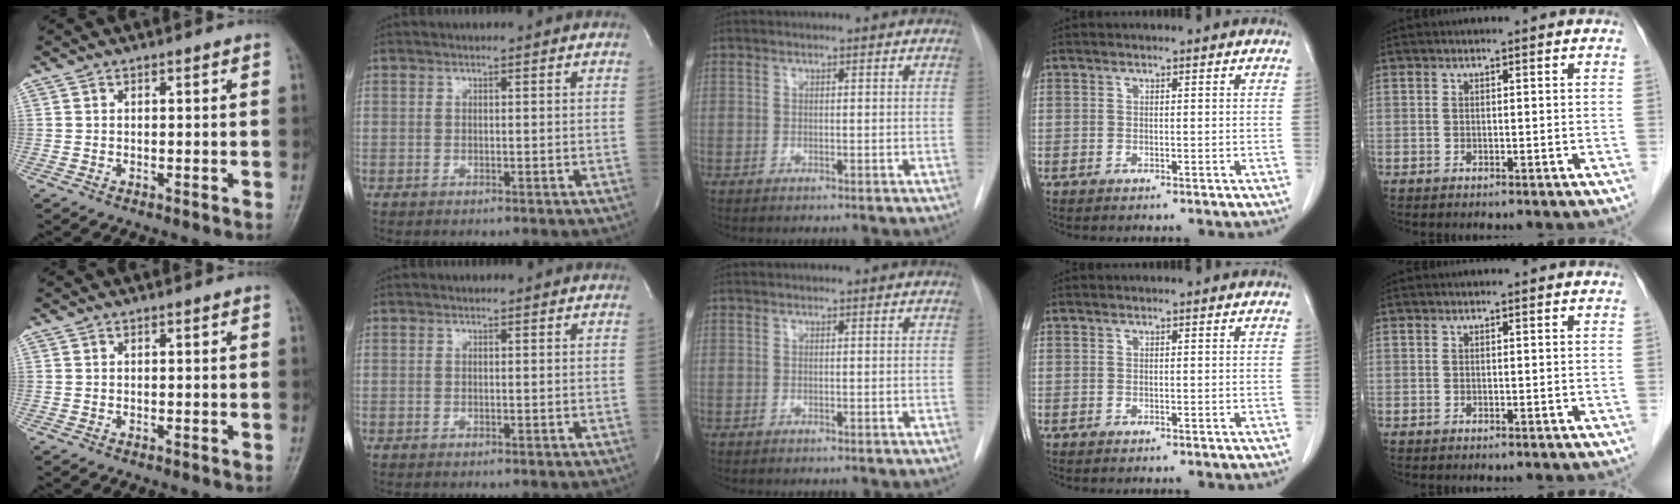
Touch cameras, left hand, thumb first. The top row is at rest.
{}